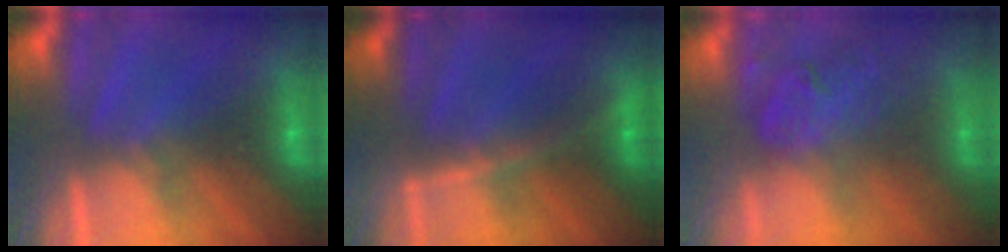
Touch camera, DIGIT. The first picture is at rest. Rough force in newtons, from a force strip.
{"total": 3.1}
{"total": 2.3}